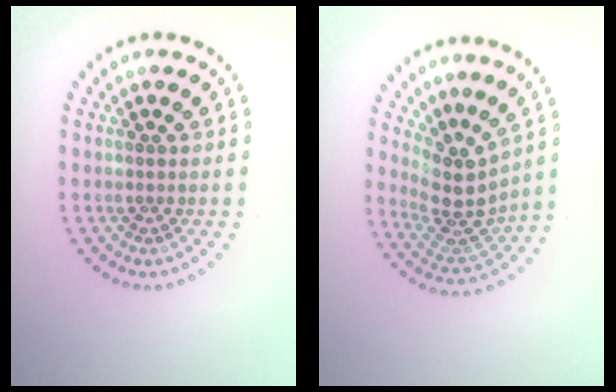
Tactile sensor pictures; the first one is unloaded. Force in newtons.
{"total": 4.2, "press": 3.1, "slide": 2.8}